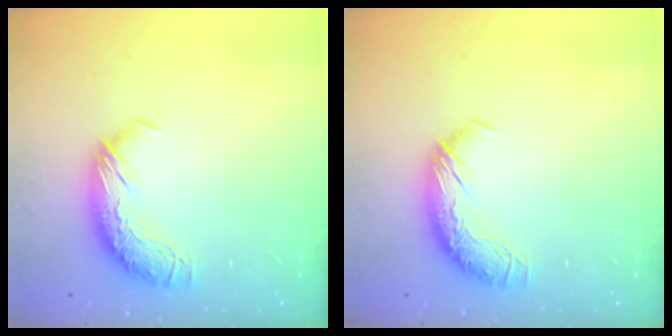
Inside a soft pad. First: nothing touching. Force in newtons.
{"total": 0.0}